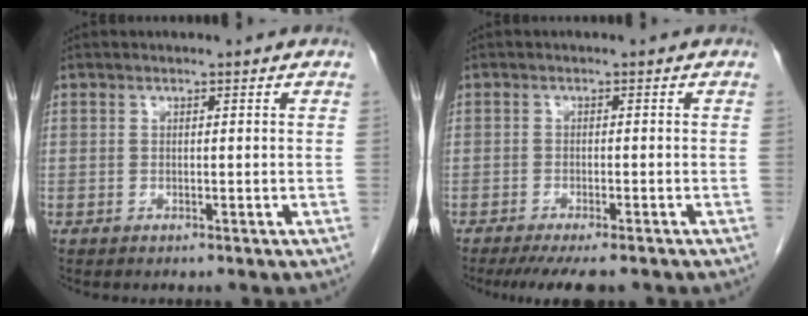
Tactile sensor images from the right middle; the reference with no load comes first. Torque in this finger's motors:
{"motor_torque": [0.22, -0.10, 0.07, 0.04]}